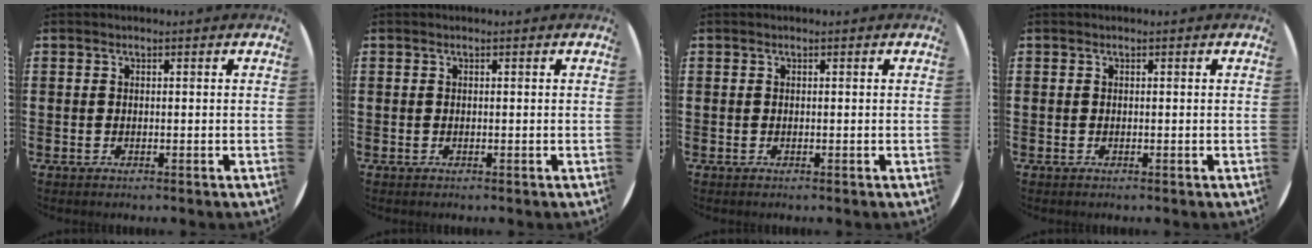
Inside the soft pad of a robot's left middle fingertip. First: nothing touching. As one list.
[{"total": 0.0}, {"total": 0.0}, {"total": 0.0}]